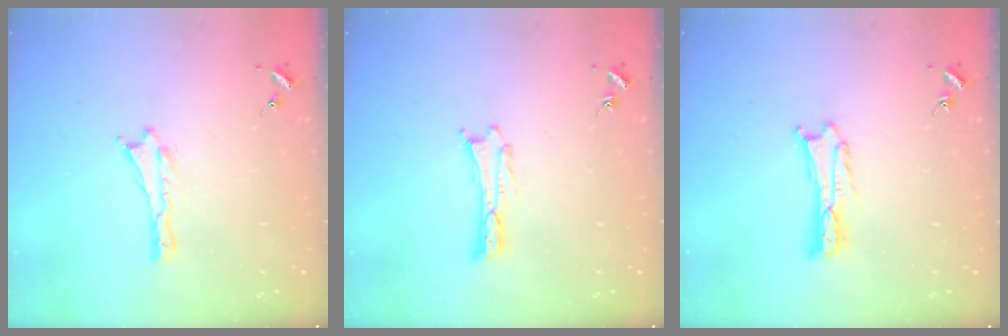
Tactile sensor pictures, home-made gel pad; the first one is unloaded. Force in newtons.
{"total": 0.0}
{"total": 0.9, "press": 0.9, "slide": 0.2}